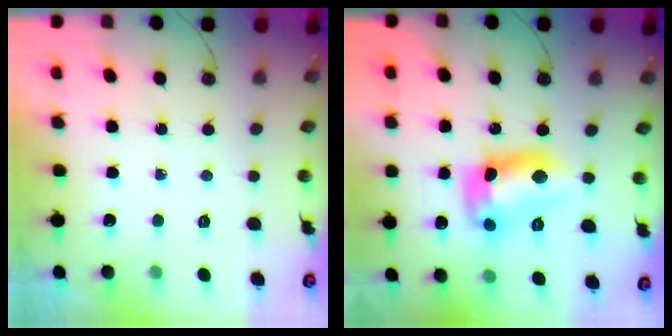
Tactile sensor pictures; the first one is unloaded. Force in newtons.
{"total": 13.6, "press": 13.6, "slide": 0.9}